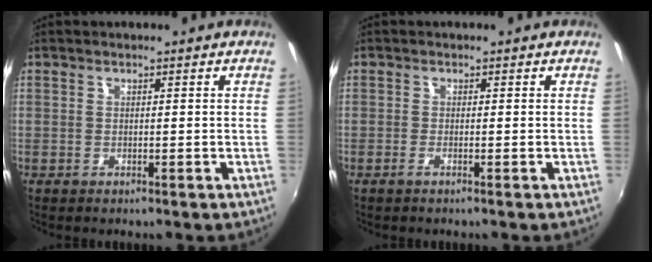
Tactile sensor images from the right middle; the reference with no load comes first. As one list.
[{"total": 0.8, "force": [-0.6, -0.2, 0.6], "torque": [-0.011, -0.002, -0.013]}]